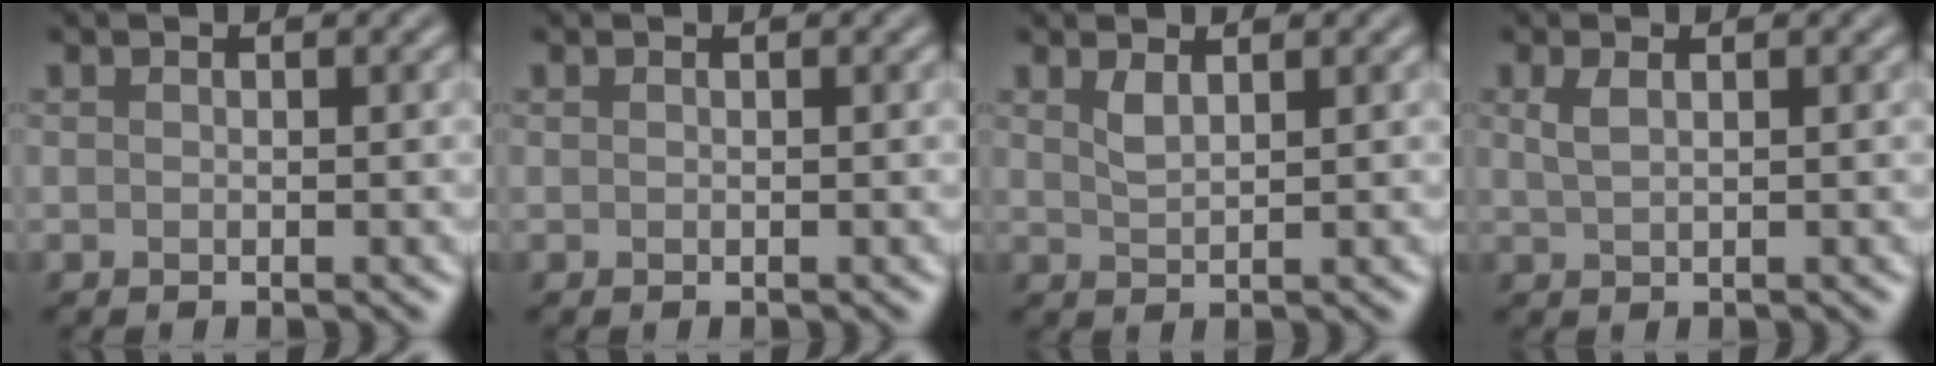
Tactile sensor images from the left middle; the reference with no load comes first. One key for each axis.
{"total": 0.0}
{"total": 1.4, "fx": 0.9, "fy": 0.4, "fz": 1.0, "tx": -0.024, "ty": 0.000, "tz": 0.021}
{"total": 1.4, "fx": 0.6, "fy": 0.6, "fz": 1.2, "tx": -0.021, "ty": 0.002, "tz": 0.014}